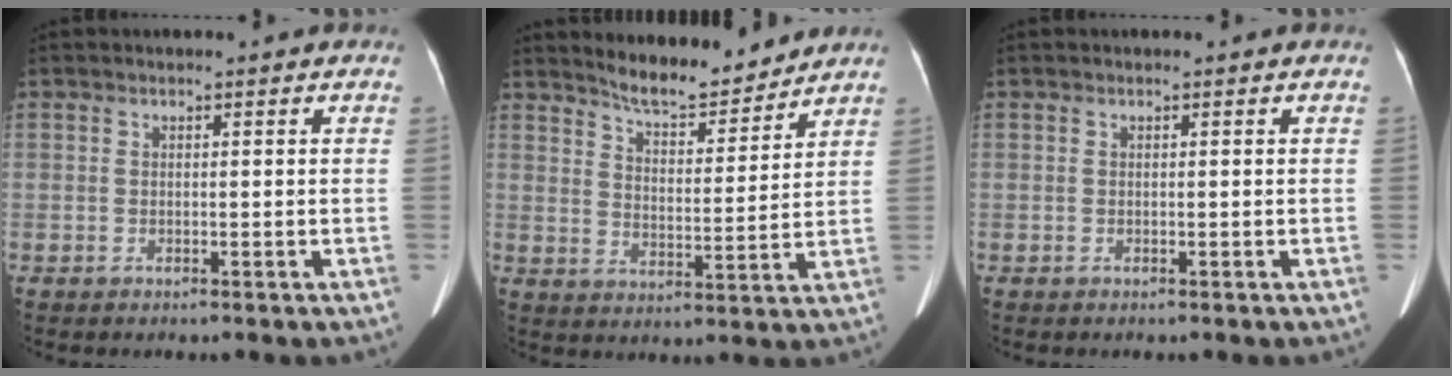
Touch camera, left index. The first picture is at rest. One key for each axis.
{"total": 8.9, "fx": 8.4, "fy": 1.5, "fz": 2.4, "tx": -0.044, "ty": -0.002, "tz": 0.139}
{"total": 0.0}